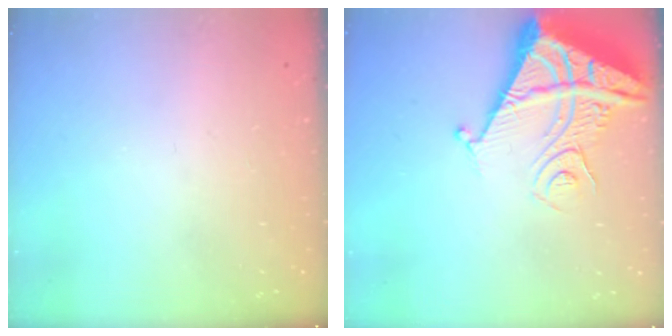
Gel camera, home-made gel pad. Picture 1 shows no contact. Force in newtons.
{"total": 11.4, "press": 11.3, "slide": 1.3}